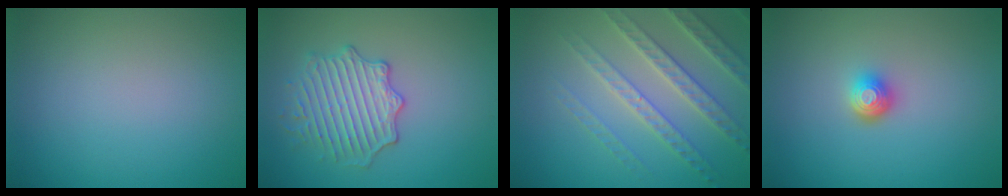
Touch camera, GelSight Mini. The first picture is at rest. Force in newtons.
{"total": 3.8, "press": 3.6, "slide": 1.2}
{"total": 5.1, "press": 4.4, "slide": 2.5}
{"total": 1.9, "press": 1.4, "slide": 1.4}